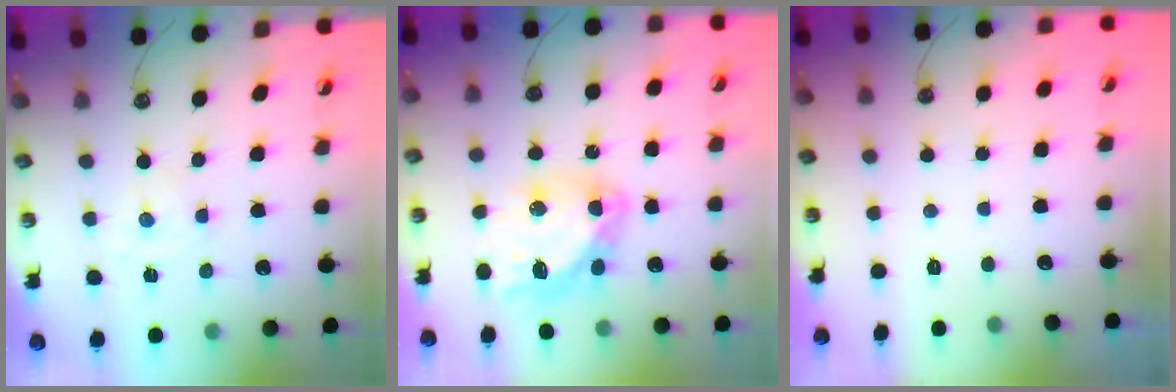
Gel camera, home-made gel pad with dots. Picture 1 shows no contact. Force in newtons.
{"total": 15.7, "press": 15.6, "slide": 1.7}
{"total": 0.0}